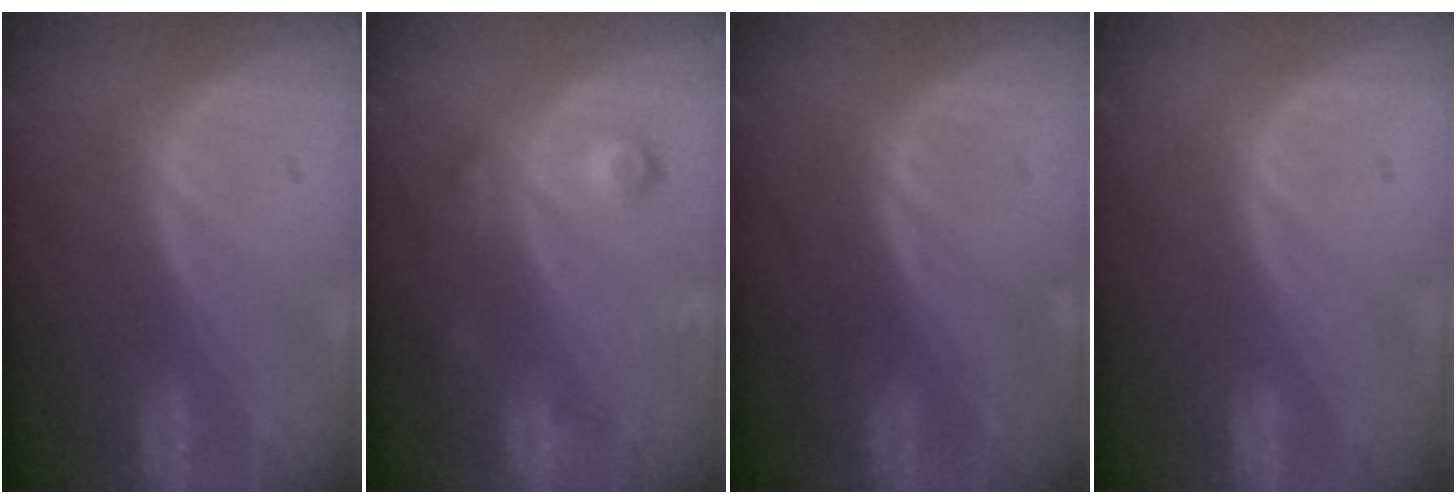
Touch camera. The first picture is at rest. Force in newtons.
{"total": 3.7, "press": 3.5, "slide": 1.4}
{"total": 0.0}
{"total": 0.0}